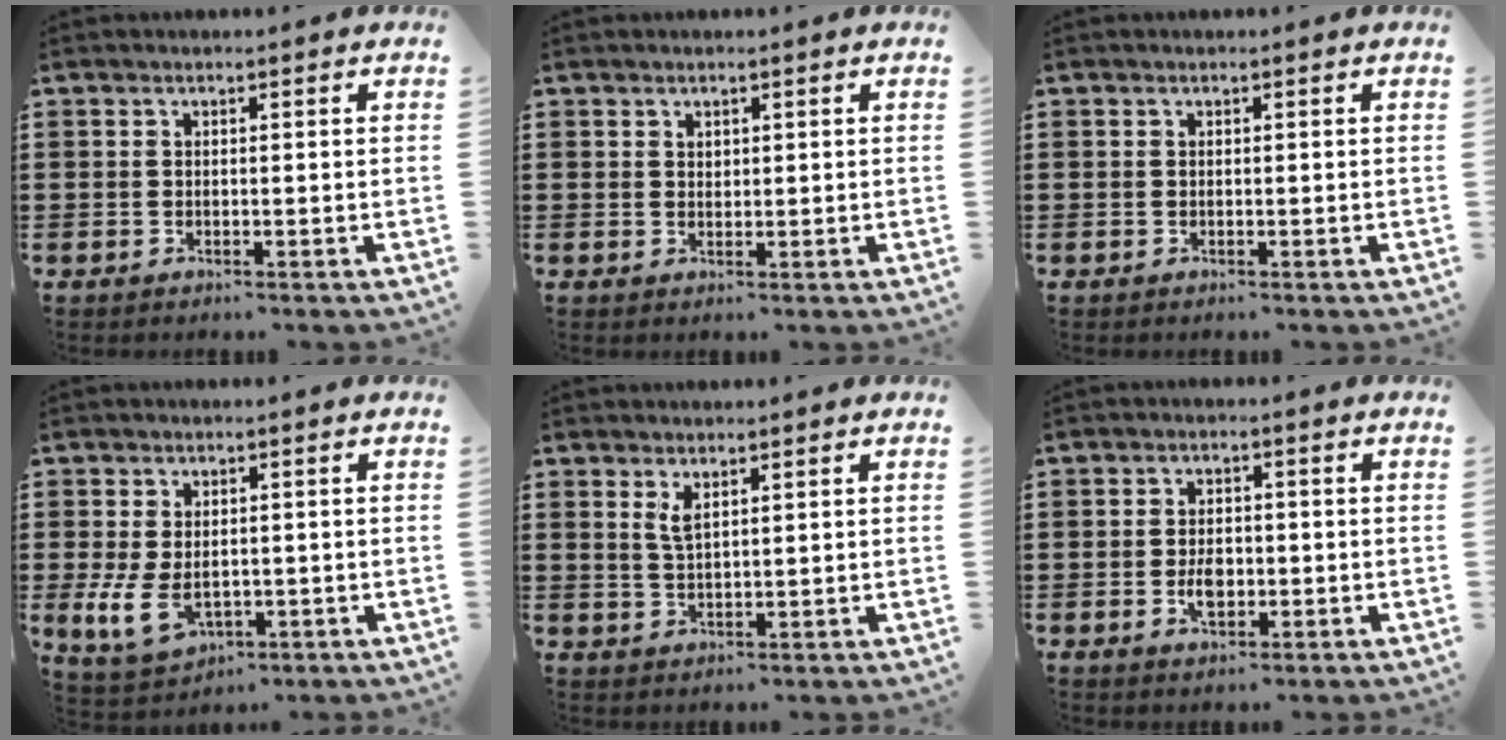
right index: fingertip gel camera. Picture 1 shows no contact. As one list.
[{"total": 1.1, "force": [0.8, 0.6, 0.2], "torque": [-0.004, 0.002, 0.016]}, {"total": 0.0}, {"total": 5.9, "force": [-0.7, 3.8, 4.4], "torque": [-0.109, -0.001, -0.017]}, {"total": 2.5, "force": [1.4, 0.8, 1.8], "torque": [-0.039, 0.003, 0.025]}, {"total": 3.7, "force": [-0.8, 2.2, 2.9], "torque": [-0.047, 0.000, -0.014]}]